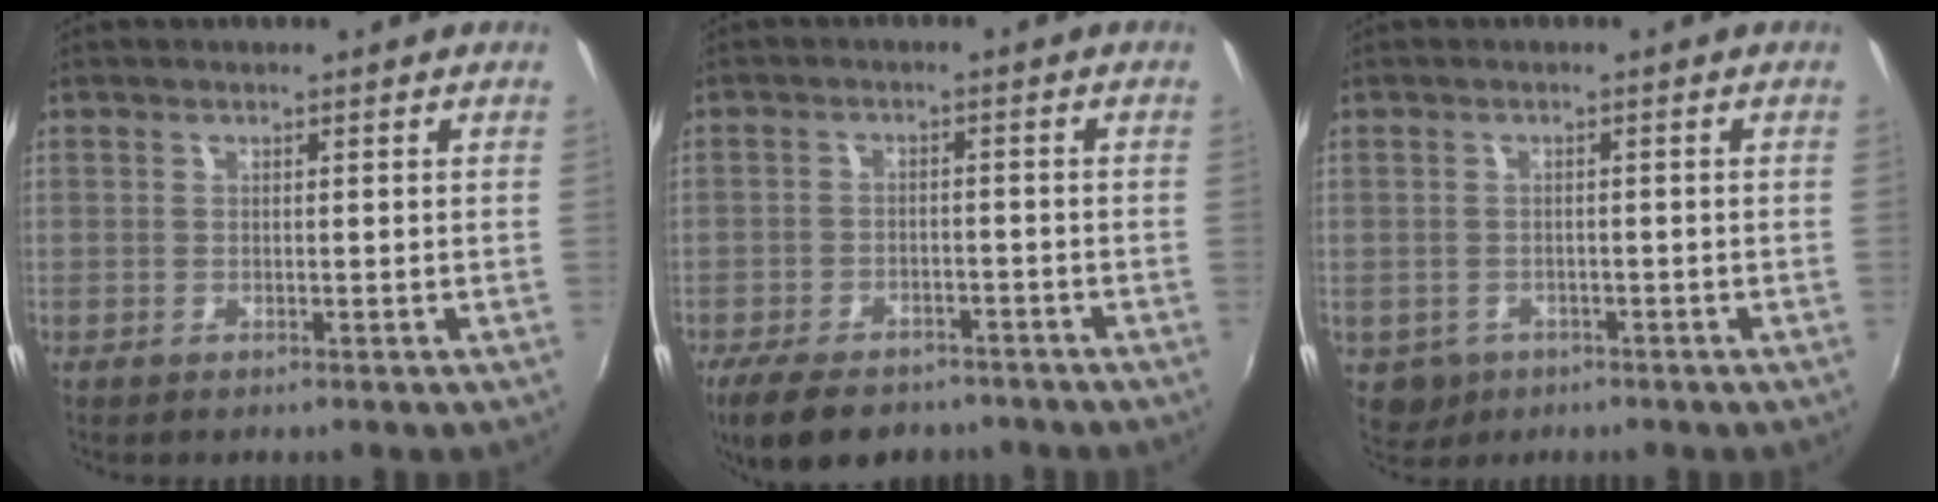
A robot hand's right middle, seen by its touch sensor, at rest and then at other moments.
{"total": 12.0, "force": [-9.1, 5.3, 5.6], "torque": [-0.130, -0.018, -0.144]}
{"total": 4.0, "force": [-1.6, 3.4, 1.2], "torque": [-0.032, -0.004, -0.018]}